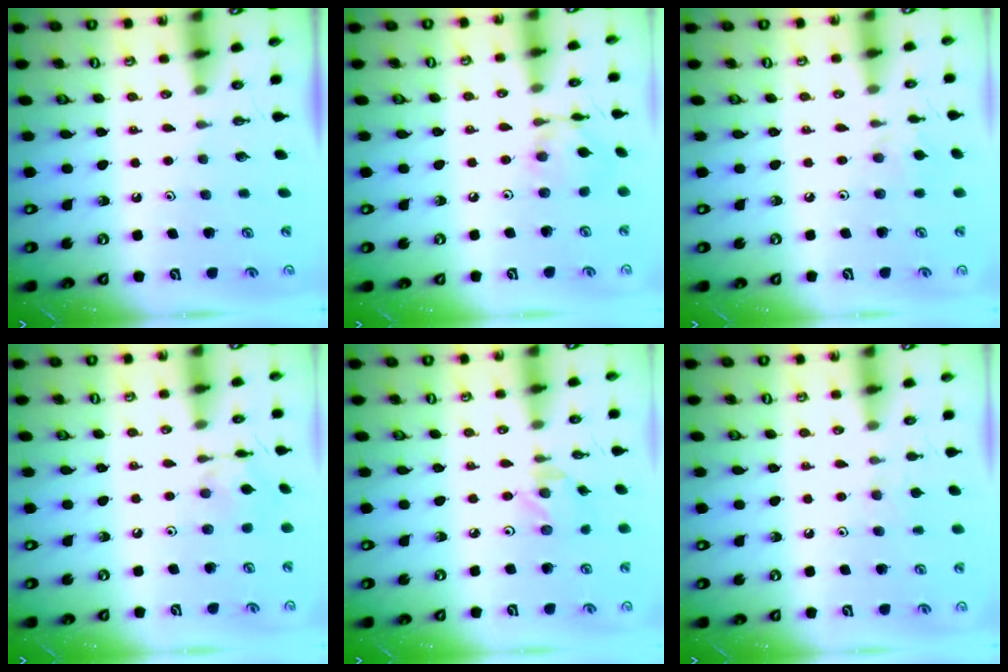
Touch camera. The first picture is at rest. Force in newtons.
{"total": 7.6, "press": 7.6, "slide": 0.3}
{"total": 2.8, "press": 2.8, "slide": 0.1}
{"total": 4.7, "press": 4.7, "slide": 0.2}
{"total": 1.3, "press": 1.3, "slide": 0.0}
{"total": 4.1, "press": 4.0, "slide": 0.7}